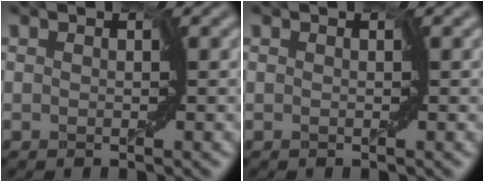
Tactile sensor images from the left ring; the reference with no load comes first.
{"total": 0.0}